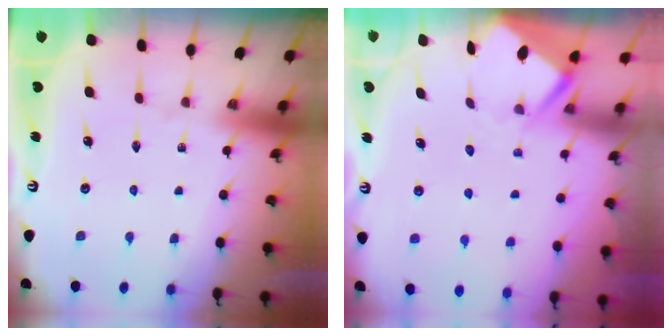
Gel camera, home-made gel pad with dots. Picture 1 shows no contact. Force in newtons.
{"total": 3.4, "press": 3.4, "slide": 0.3}